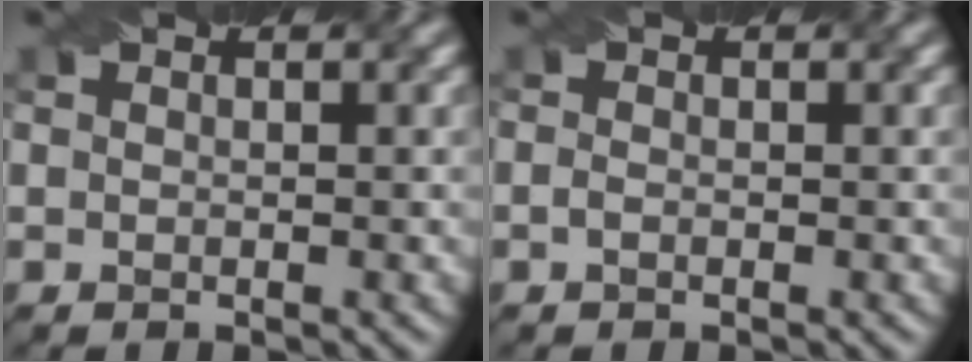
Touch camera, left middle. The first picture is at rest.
{"total": 0.6, "force": [-0.3, 0.2, 0.4], "torque": [-0.013, 0.003, -0.007]}